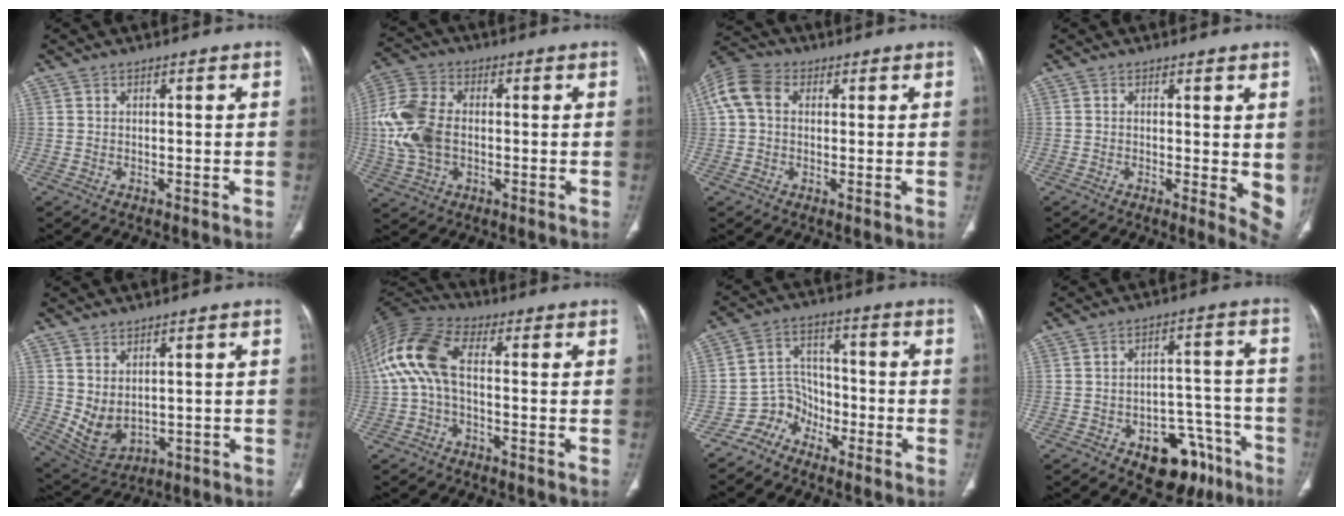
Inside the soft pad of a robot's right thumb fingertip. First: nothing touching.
{"total": 12.7, "force": [-0.4, 8.2, 9.6], "torque": [-0.214, 0.015, -0.007]}
{"total": 8.6, "force": [1.8, 6.3, 5.5], "torque": [-0.124, 0.030, 0.029]}
{"total": 6.0, "force": [0.4, 2.1, 5.7], "torque": [-0.063, -0.014, 0.004]}
{"total": 6.6, "force": [1.1, 4.3, 4.9], "torque": [-0.080, -0.013, 0.047]}
{"total": 12.4, "force": [0.0, 6.3, 10.7], "torque": [-0.236, 0.037, -0.010]}
{"total": 6.9, "force": [-4.8, 4.9, 0.2], "torque": [0.030, 0.058, -0.099]}
{"total": 12.9, "force": [-7.5, 7.8, 7.1], "torque": [-0.046, 0.064, -0.098]}